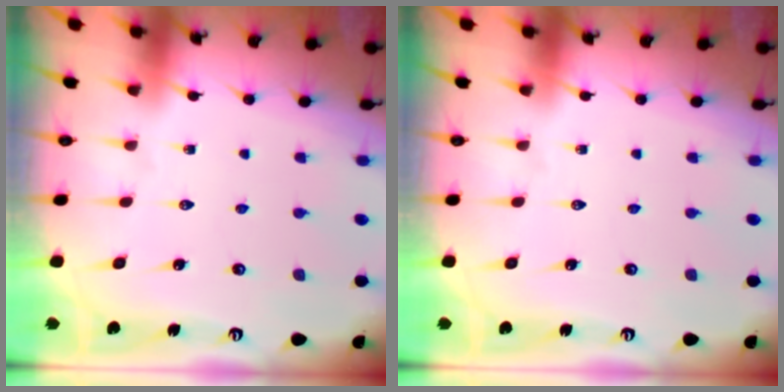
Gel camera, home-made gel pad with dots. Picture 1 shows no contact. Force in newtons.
{"total": 0.0}